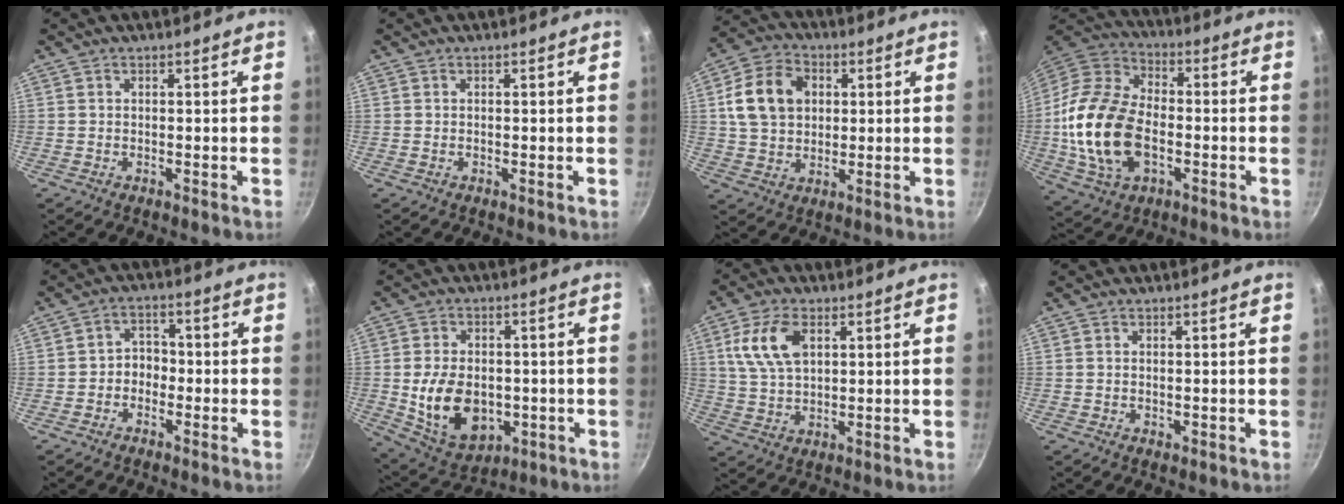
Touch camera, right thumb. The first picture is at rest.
{"total": 0.0}
{"total": 12.9, "force": [2.8, 9.9, 7.8], "torque": [-0.124, 0.010, 0.041]}
{"total": 20.6, "force": [-3.3, 13.1, 15.6], "torque": [-0.290, 0.026, -0.067]}
{"total": 4.0, "force": [-1.4, 3.2, 2.0], "torque": [-0.003, 0.023, -0.030]}
{"total": 14.4, "force": [-1.9, 10.0, 10.1], "torque": [-0.152, -0.005, -0.012]}
{"total": 10.0, "force": [3.3, 5.9, 7.4], "torque": [-0.135, -0.004, 0.065]}
{"total": 0.5, "force": [0.0, 0.3, 0.4], "torque": [-0.003, -0.002, -0.001]}